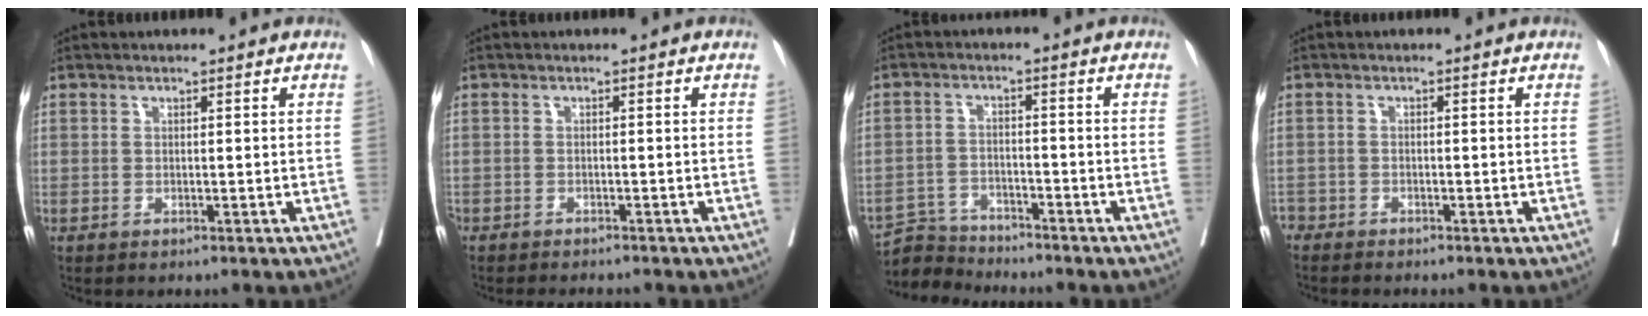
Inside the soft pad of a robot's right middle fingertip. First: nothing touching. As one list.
[{"total": 4.5, "force": [-4.1, 0.8, 1.6], "torque": [-0.015, -0.006, -0.058]}, {"total": 5.0, "force": [-5.0, 0.3, -0.8], "torque": [0.012, -0.004, -0.090]}, {"total": 2.4, "force": [-2.3, 0.6, 0.1], "torque": [0.003, -0.006, -0.043]}]